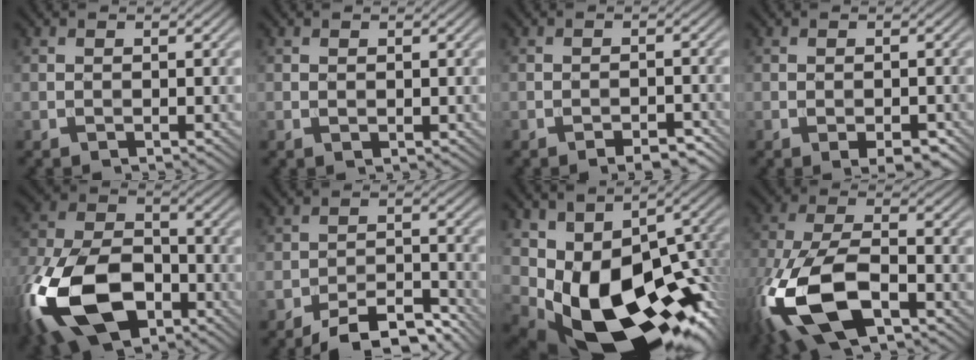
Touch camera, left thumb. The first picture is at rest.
{"total": 0.5, "force": [0.4, 0.3, 0.2], "torque": [-0.005, -0.003, 0.009]}
{"total": 2.9, "force": [-2.2, 0.8, 1.8], "torque": [-0.030, 0.007, -0.026]}
{"total": 2.0, "force": [-0.9, 0.7, 1.6], "torque": [-0.022, 0.001, -0.010]}
{"total": 18.8, "force": [-8.2, 11.4, 12.4], "torque": [-0.305, -0.049, -0.161]}
{"total": 8.0, "force": [-6.4, 2.9, 3.7], "torque": [-0.052, 0.002, -0.112]}
{"total": 18.9, "force": [-4.1, 11.0, 14.8], "torque": [-0.247, -0.048, -0.039]}
{"total": 16.3, "force": [-6.9, 8.1, 12.3], "torque": [-0.310, -0.041, -0.137]}